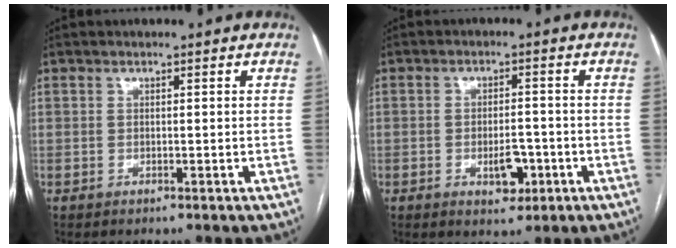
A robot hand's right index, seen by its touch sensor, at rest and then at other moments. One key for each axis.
{"total": 4.6, "fx": -1.7, "fy": 2.3, "fz": 3.6, "tx": -0.055, "ty": 0.001, "tz": -0.019}